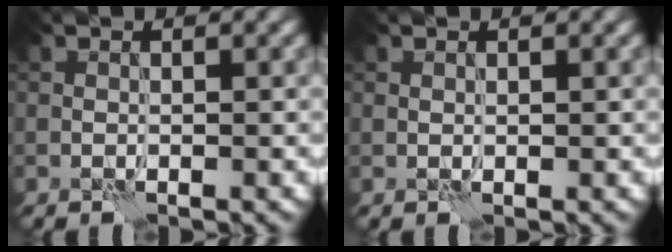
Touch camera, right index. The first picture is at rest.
{"total": 0.0}